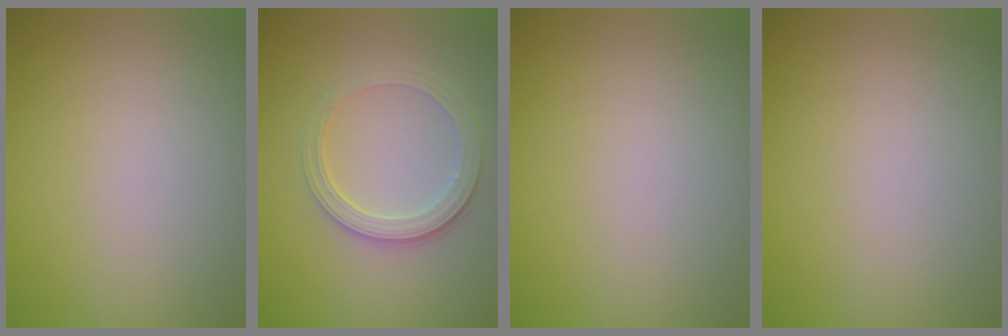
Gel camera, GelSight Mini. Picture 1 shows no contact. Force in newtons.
{"total": 3.0, "press": 2.6, "slide": 1.4}
{"total": 0.0}
{"total": 0.0}